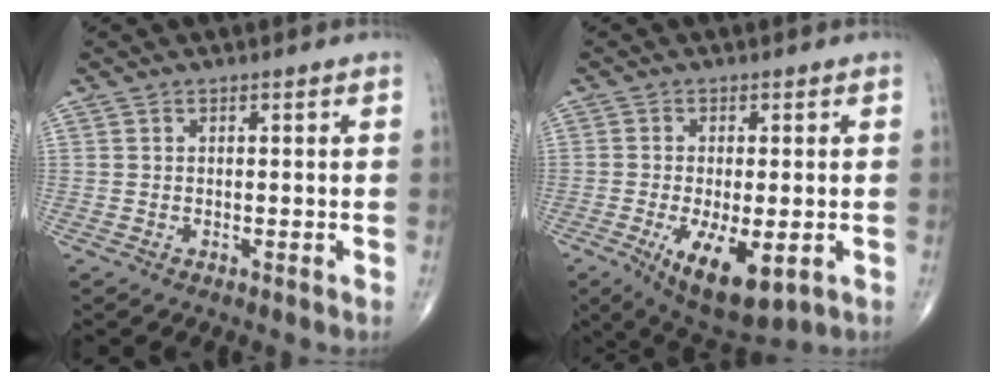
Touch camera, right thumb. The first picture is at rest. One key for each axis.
{"total": 11.7, "fx": -4.0, "fy": 4.7, "fz": 9.9, "tx": -0.158, "ty": -0.018, "tz": -0.052}